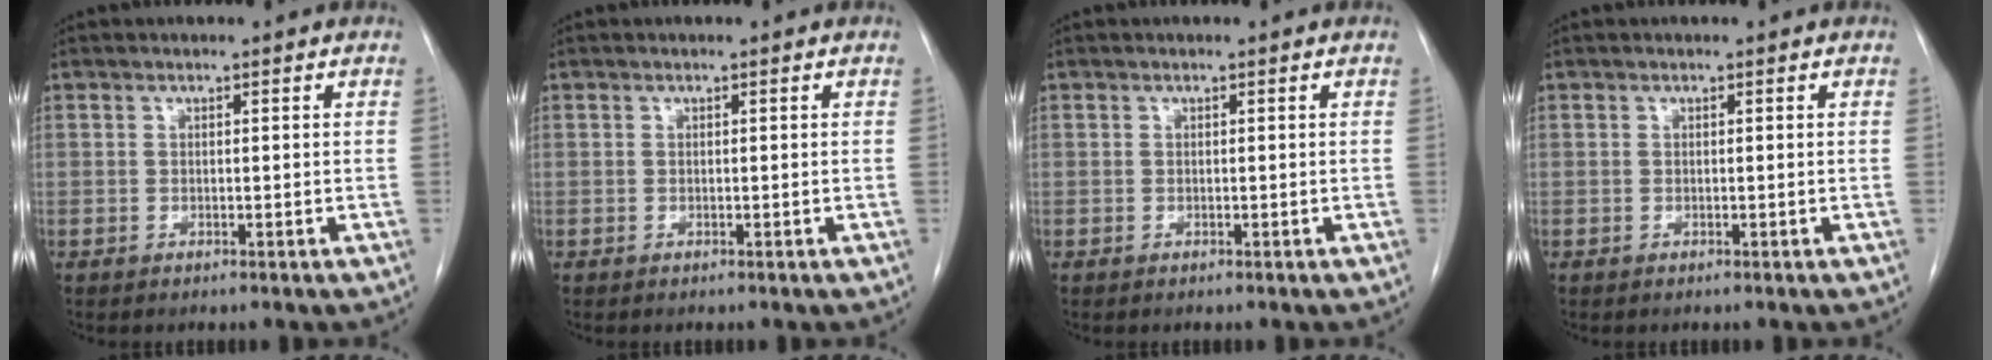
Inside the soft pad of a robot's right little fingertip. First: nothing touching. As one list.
[{"total": 0.0}, {"total": 0.0}, {"total": 0.0}]